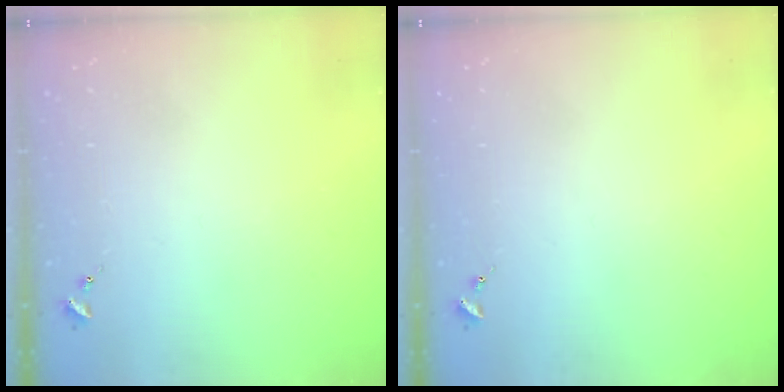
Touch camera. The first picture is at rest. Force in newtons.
{"total": 0.0}